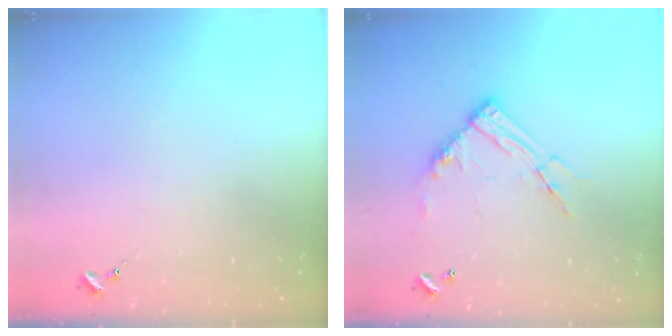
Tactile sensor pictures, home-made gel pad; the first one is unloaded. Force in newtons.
{"total": 13.1, "press": 13.0, "slide": 1.2}